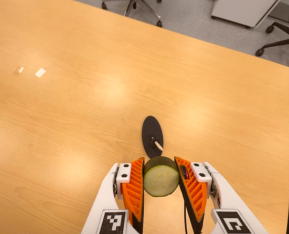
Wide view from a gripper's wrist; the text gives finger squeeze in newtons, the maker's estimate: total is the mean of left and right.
{"total": 10.9, "left": 9.5, "right": 12.2}